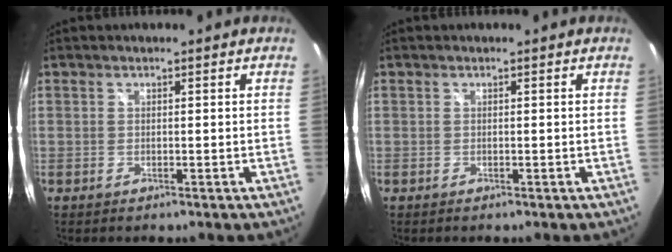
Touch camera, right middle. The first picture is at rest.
{"total": 0.0}